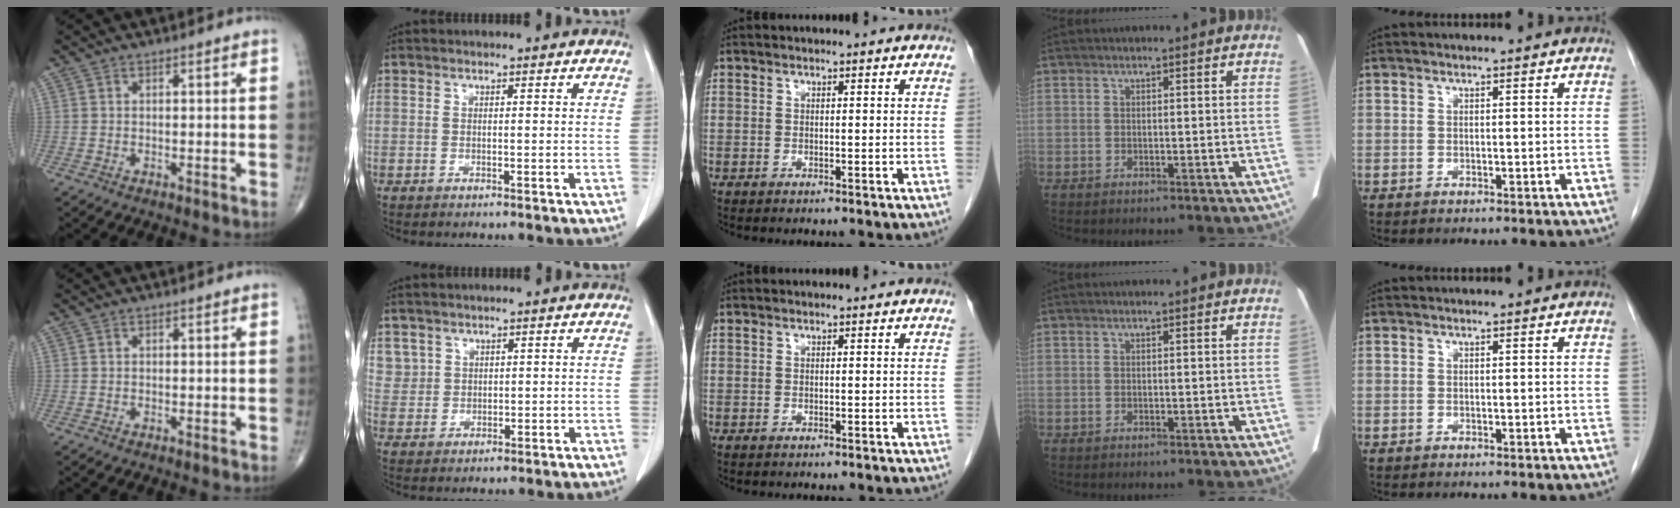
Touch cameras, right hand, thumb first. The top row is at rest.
{"index": {"total": 3.9, "force": [2.3, 3.1, -0.2], "torque": [0.021, 0.006, 0.046]}}